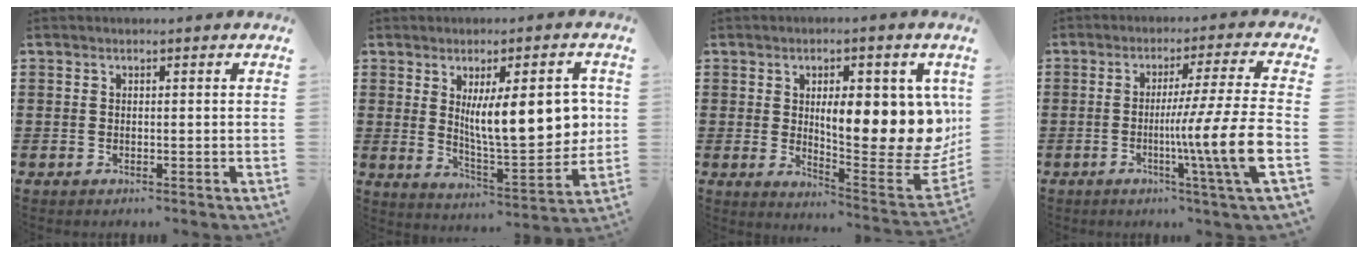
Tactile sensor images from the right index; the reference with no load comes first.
{"total": 13.2, "force": [2.4, 3.9, 12.4], "torque": [-0.184, -0.007, 0.037]}
{"total": 13.2, "force": [2.6, 4.8, 12.0], "torque": [-0.149, -0.025, 0.041]}
{"total": 12.8, "force": [-3.2, -0.9, 12.4], "torque": [-0.208, -0.021, -0.067]}